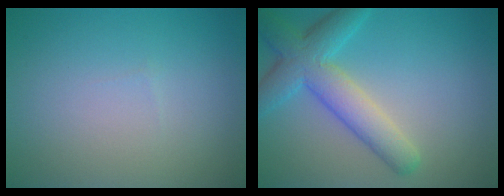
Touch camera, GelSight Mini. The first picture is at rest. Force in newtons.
{"total": 5.8, "press": 5.8, "slide": 0.3}